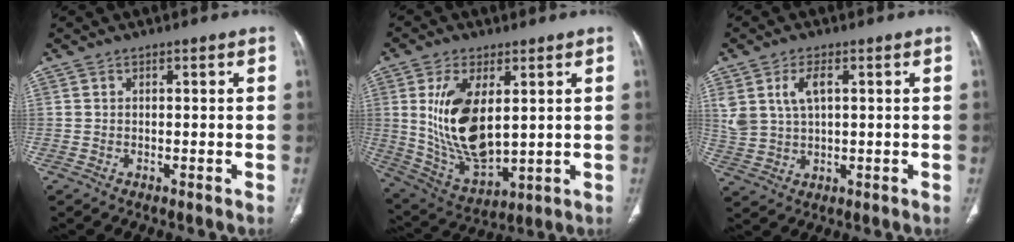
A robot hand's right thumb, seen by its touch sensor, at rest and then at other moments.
{"total": 16.1, "force": [3.1, 8.1, 13.5], "torque": [-0.251, -0.023, 0.078]}
{"total": 6.8, "force": [2.4, 3.7, 5.2], "torque": [-0.110, 0.000, 0.056]}